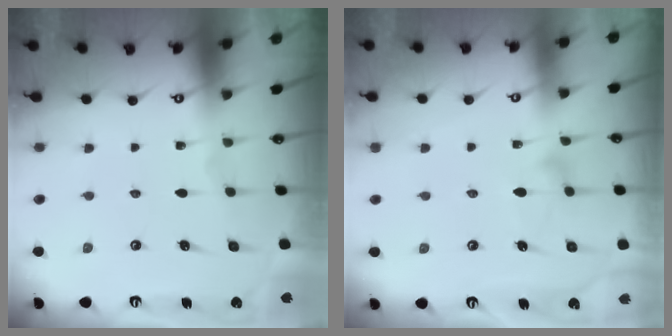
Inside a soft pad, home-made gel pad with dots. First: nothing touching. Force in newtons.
{"total": 7.8, "press": 7.8, "slide": 0.5}